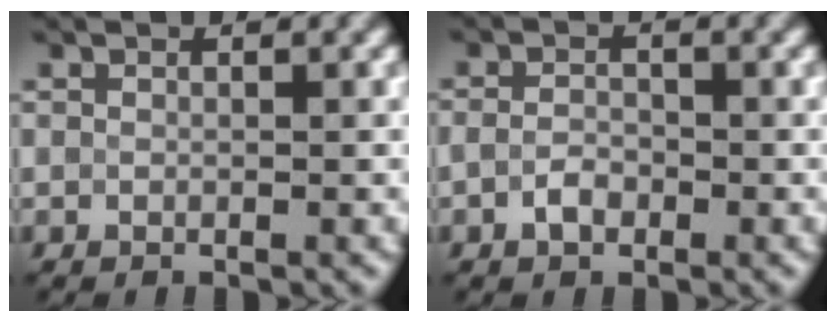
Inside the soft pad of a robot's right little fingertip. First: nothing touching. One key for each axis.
{"total": 1.5, "fx": -0.8, "fy": 0.9, "fz": 0.9, "tx": -0.021, "ty": -0.001, "tz": -0.016}